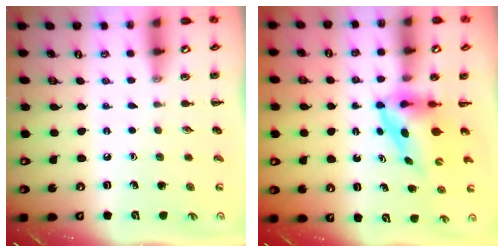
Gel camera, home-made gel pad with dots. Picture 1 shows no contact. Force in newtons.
{"total": 3.9, "press": 3.8, "slide": 0.8}